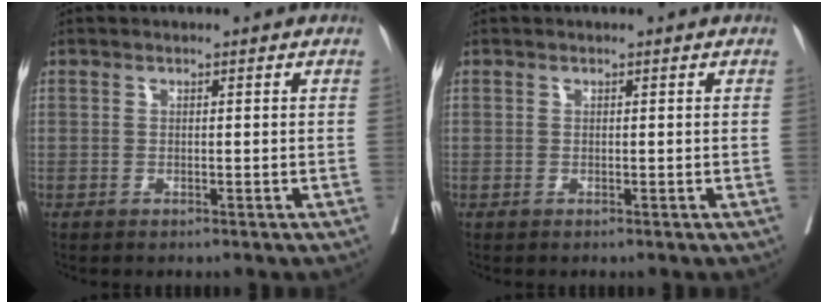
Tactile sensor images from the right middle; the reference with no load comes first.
{"total": 0.0}